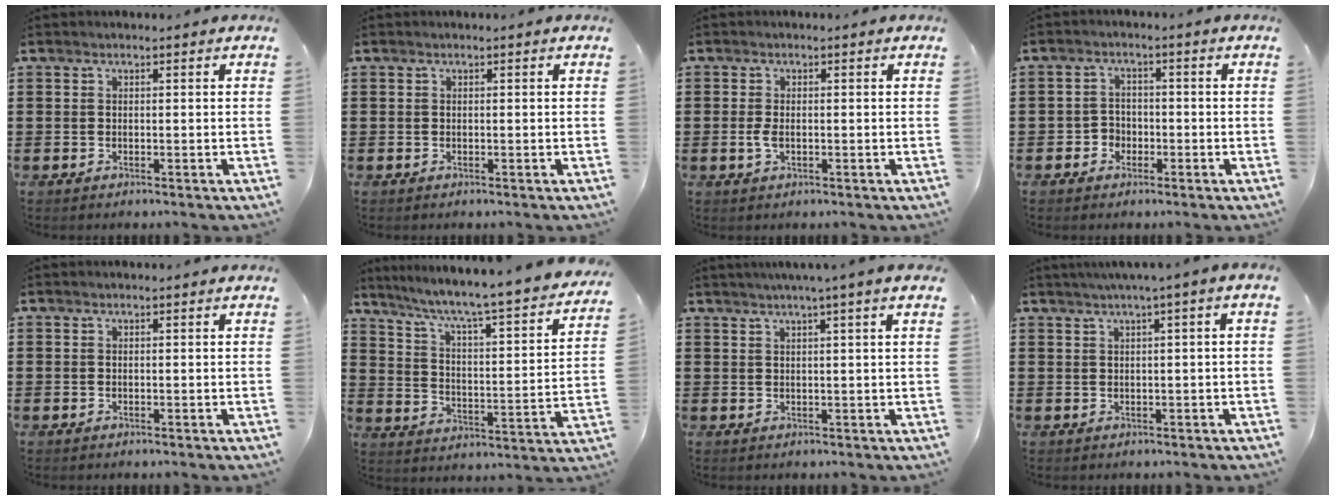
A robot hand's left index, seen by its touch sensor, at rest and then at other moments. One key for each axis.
{"total": 0.0}
{"total": 1.8, "fx": -0.3, "fy": 0.8, "fz": 1.6, "tx": -0.046, "ty": -0.004, "tz": -0.011}
{"total": 2.5, "fx": -1.4, "fy": 2.0, "fz": 0.5, "tx": -0.016, "ty": 0.006, "tz": -0.031}
{"total": 0.0}
{"total": 5.4, "fx": 4.4, "fy": -0.4, "fz": 3.0, "tx": -0.080, "ty": -0.049, "tz": 0.062}
{"total": 2.3, "fx": 1.4, "fy": -0.8, "fz": 1.6, "tx": -0.030, "ty": -0.002, "tz": 0.024}
{"total": 1.6, "fx": 0.2, "fy": -0.3, "fz": 1.6, "tx": -0.027, "ty": -0.005, "tz": 0.002}